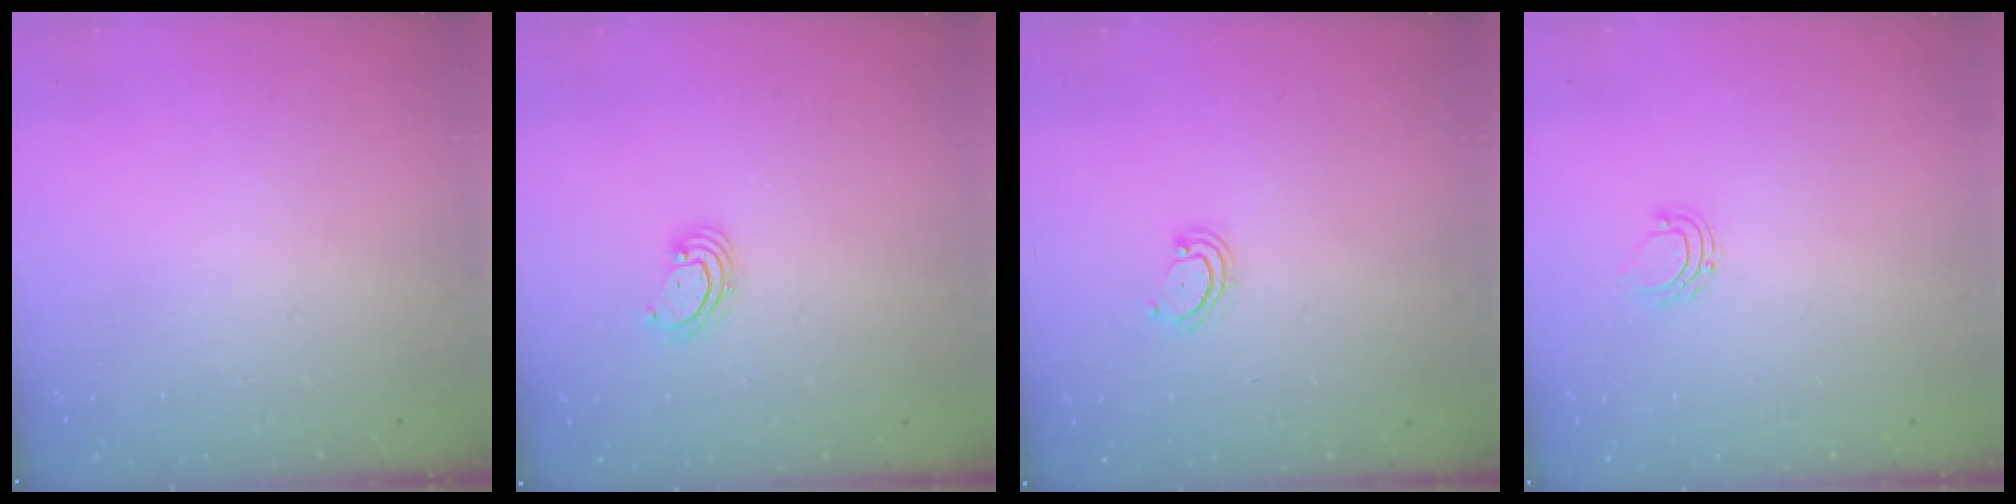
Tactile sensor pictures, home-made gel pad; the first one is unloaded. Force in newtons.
{"total": 3.5, "press": 3.5, "slide": 0.1}
{"total": 3.1, "press": 3.0, "slide": 0.4}
{"total": 5.2, "press": 5.2, "slide": 0.4}